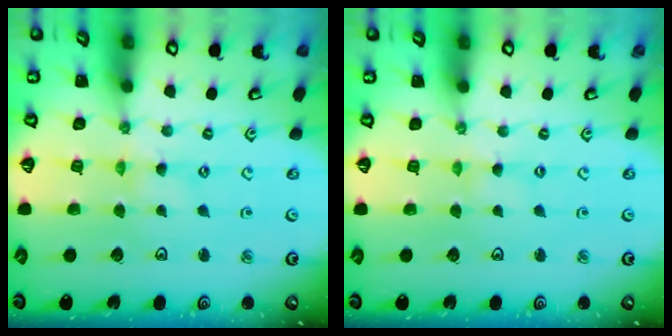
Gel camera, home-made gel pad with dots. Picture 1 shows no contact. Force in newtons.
{"total": 0.5, "press": 0.5, "slide": 0.1}